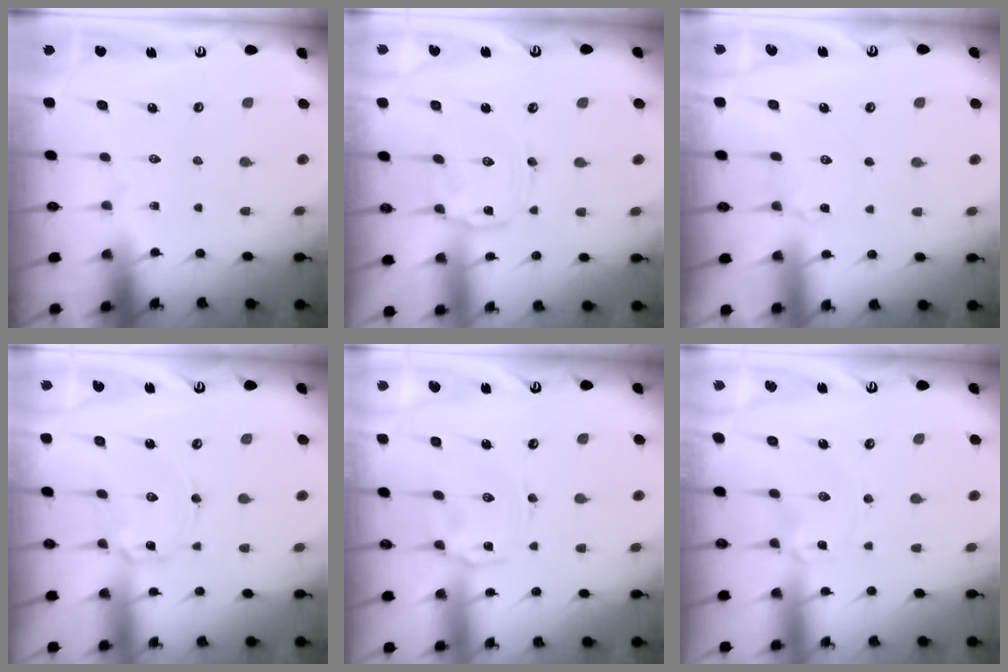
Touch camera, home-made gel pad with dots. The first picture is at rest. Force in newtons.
{"total": 3.0, "press": 2.9, "slide": 0.4}
{"total": 3.7, "press": 3.6, "slide": 0.4}
{"total": 2.8, "press": 2.8, "slide": 0.3}
{"total": 2.5, "press": 2.4, "slide": 0.5}
{"total": 1.2, "press": 1.1, "slide": 0.1}